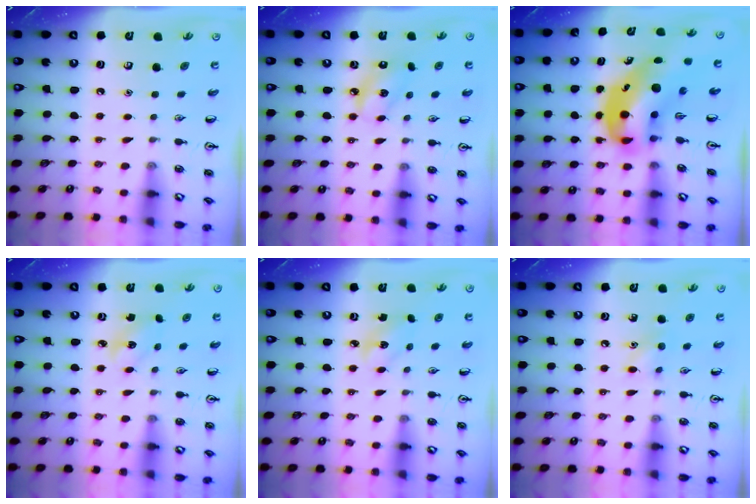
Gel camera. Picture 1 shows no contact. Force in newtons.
{"total": 4.8, "press": 4.7, "slide": 0.7}
{"total": 10.9, "press": 10.4, "slide": 3.0}
{"total": 2.7, "press": 2.6, "slide": 0.9}
{"total": 2.9, "press": 2.8, "slide": 0.9}
{"total": 6.4, "press": 6.2, "slide": 1.7}